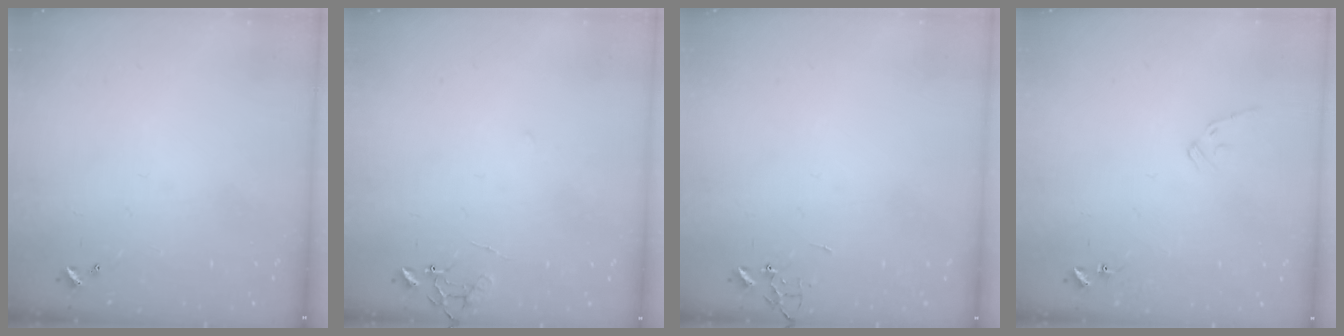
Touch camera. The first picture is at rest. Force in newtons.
{"total": 8.7, "press": 8.7, "slide": 0.8}
{"total": 0.0}
{"total": 8.2, "press": 8.2, "slide": 0.3}